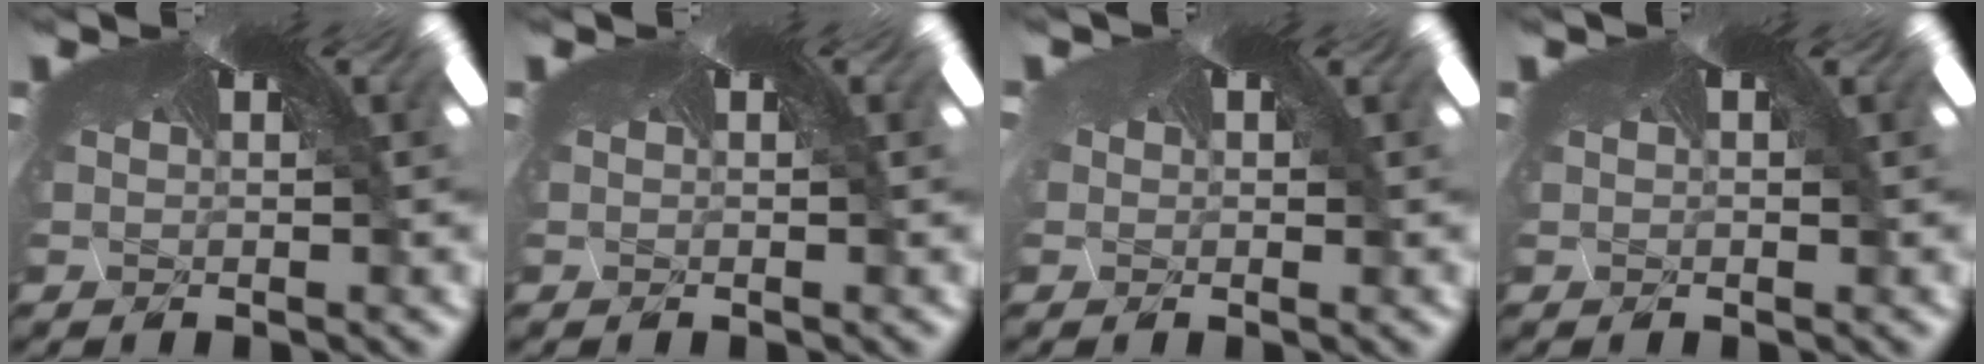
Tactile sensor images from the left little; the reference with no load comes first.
{"total": 0.0}
{"total": 1.3, "force": [-0.3, 1.0, 0.7], "torque": [-0.033, 0.003, 0.000]}
{"total": 0.0}